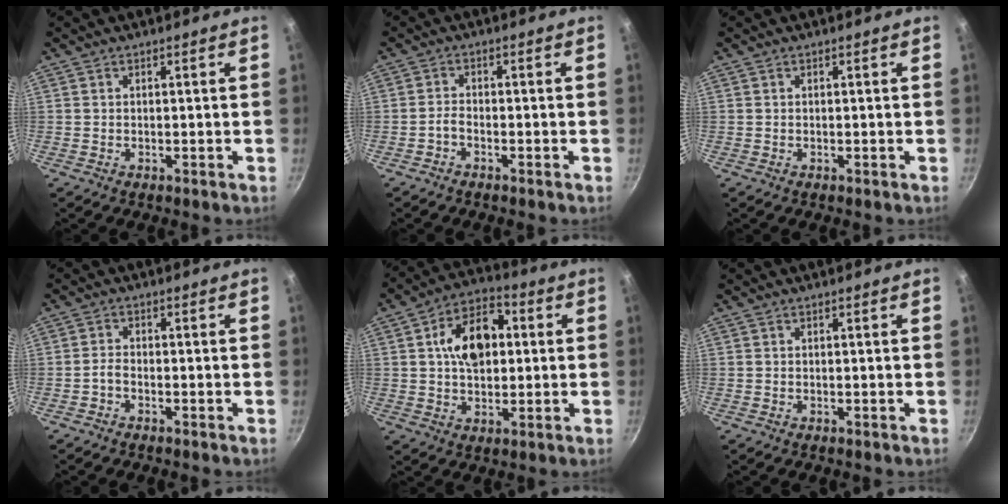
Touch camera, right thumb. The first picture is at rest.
{"total": 1.7, "force": [-1.3, 0.6, 0.9], "torque": [-0.022, 0.013, -0.030]}
{"total": 0.0}
{"total": 1.6, "force": [-1.2, 0.7, 0.9], "torque": [-0.024, 0.012, -0.028]}
{"total": 12.9, "force": [2.0, 8.6, 9.4], "torque": [-0.117, 0.017, 0.020]}
{"total": 0.0}